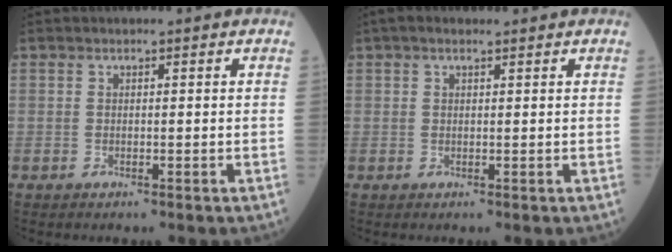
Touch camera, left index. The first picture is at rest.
{"total": 2.3, "force": [1.7, 0.5, 1.4], "torque": [-0.027, 0.023, 0.029]}